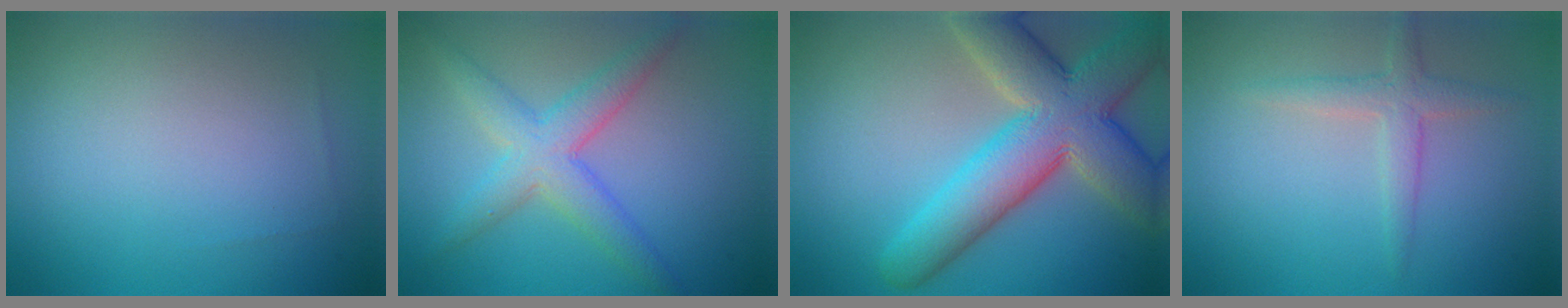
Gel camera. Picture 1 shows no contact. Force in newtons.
{"total": 4.5, "press": 4.5, "slide": 0.3}
{"total": 10.5, "press": 10.5, "slide": 0.6}
{"total": 2.1, "press": 2.1, "slide": 0.1}